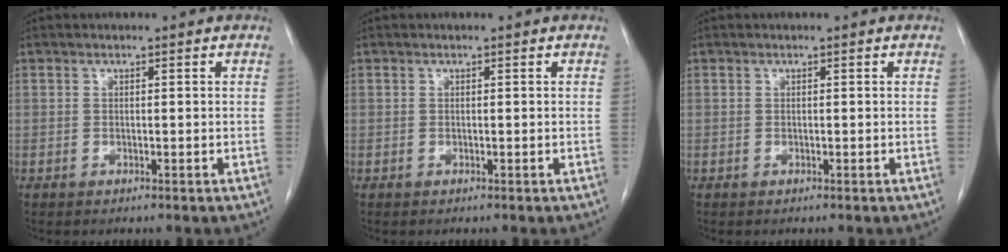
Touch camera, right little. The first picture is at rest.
{"total": 0.0}
{"total": 0.0}